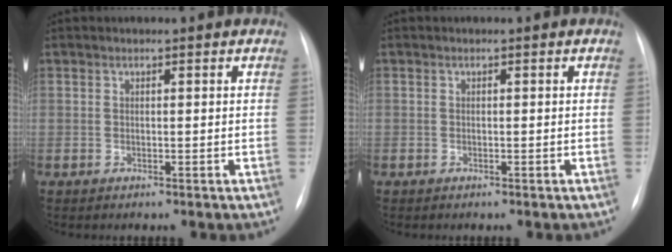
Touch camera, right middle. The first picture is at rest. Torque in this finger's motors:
{"motor_torque": [0.97, -1.16, 0.04, -0.15]}